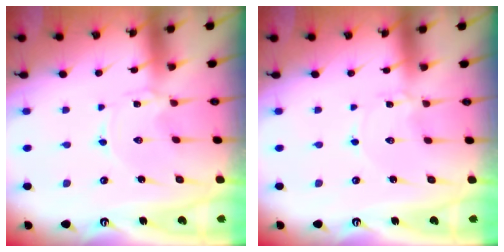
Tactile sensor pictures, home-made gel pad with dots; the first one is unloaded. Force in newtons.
{"total": 0.8, "press": 0.8, "slide": 0.1}